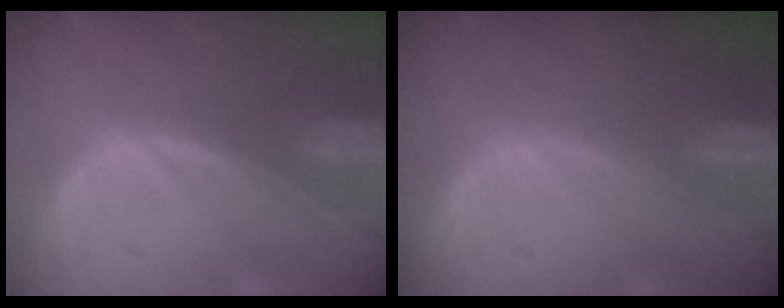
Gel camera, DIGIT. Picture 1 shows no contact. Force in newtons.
{"total": 0.0}